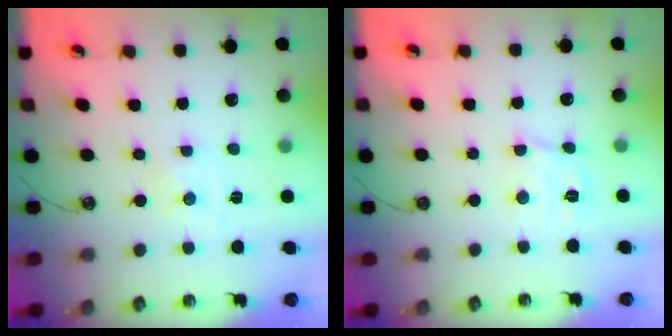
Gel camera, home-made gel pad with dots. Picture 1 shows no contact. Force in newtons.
{"total": 6.1, "press": 6.1, "slide": 0.3}